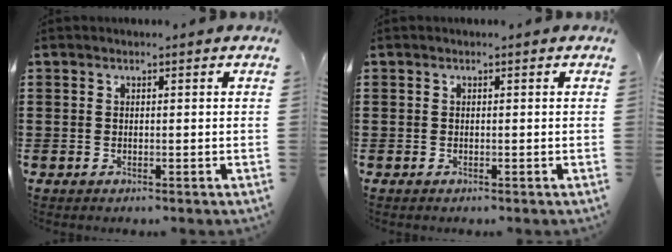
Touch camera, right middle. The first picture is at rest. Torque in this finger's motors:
{"motor_torque": [0.36, 0.34, 0.00, 0.00]}